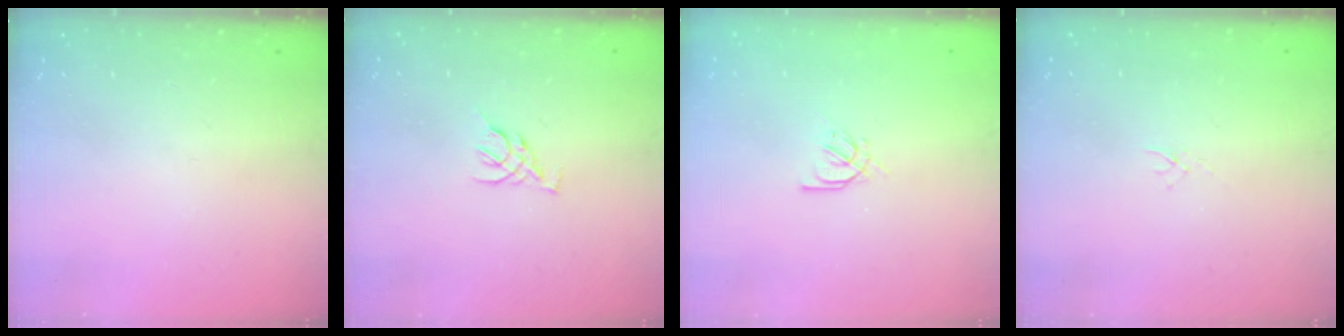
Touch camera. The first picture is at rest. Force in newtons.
{"total": 3.6, "press": 3.5, "slide": 0.8}
{"total": 2.4, "press": 2.4, "slide": 0.5}
{"total": 1.0, "press": 1.0, "slide": 0.3}